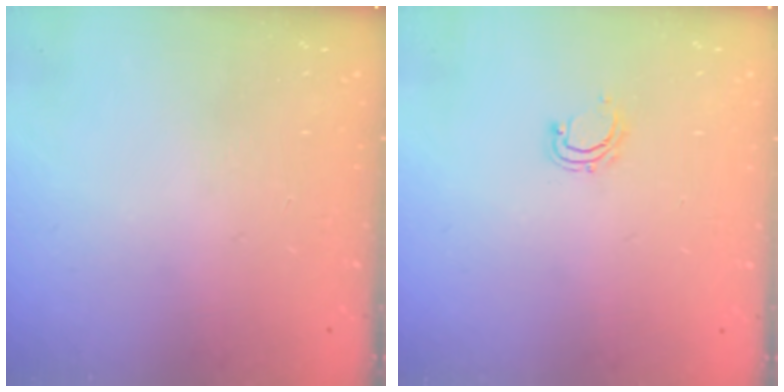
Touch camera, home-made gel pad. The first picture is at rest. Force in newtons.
{"total": 4.9, "press": 4.8, "slide": 0.9}